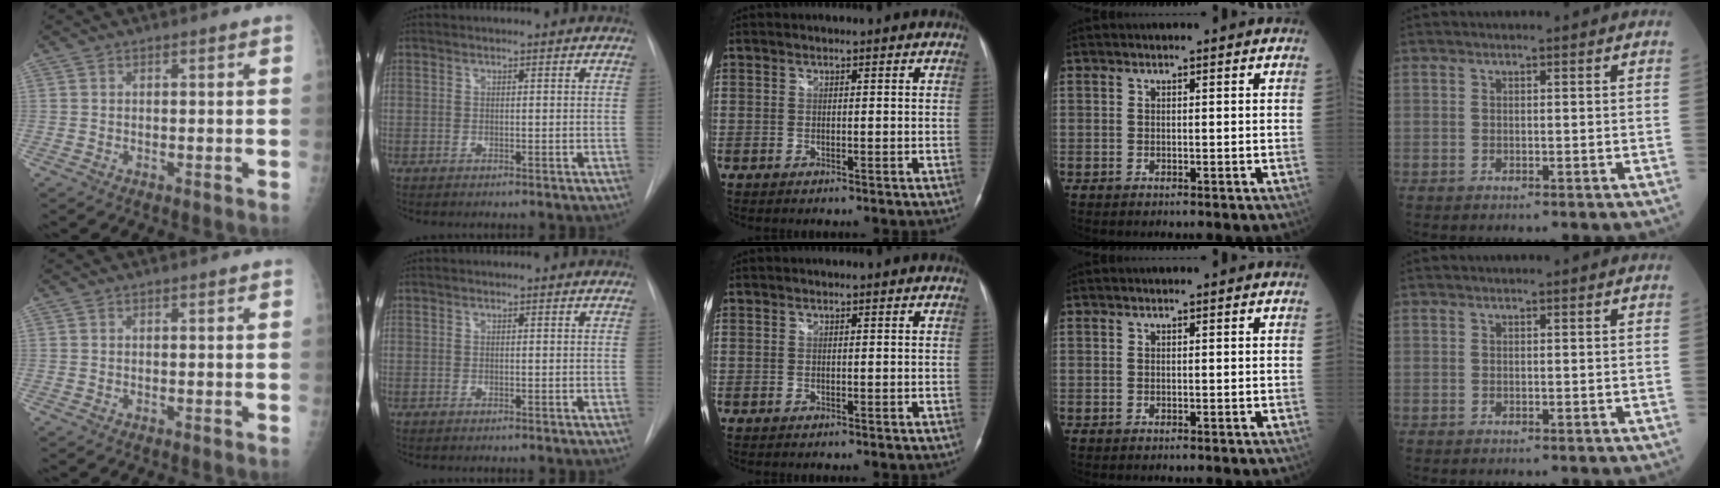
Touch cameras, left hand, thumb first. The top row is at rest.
{}